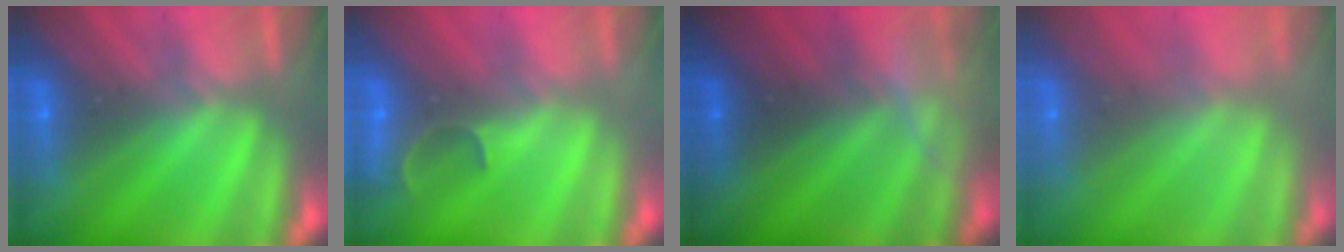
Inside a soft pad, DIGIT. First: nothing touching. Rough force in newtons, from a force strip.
{"total": 2.9}
{"total": 2.4}
{"total": 7.7}